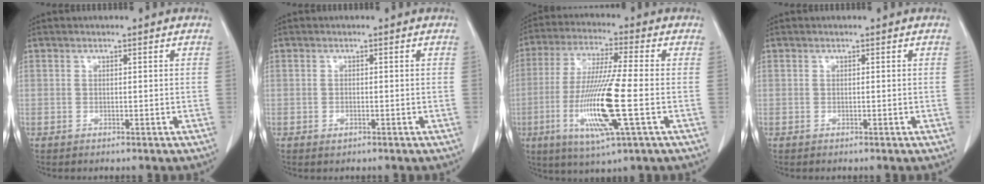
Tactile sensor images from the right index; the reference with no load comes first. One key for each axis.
{"total": 0.6, "fx": -0.2, "fy": 0.4, "fz": 0.5, "tx": -0.008, "ty": 0.000, "tz": 0.002}
{"total": 14.3, "fx": -3.5, "fy": 0.3, "fz": 13.9, "tx": -0.285, "ty": -0.020, "tz": -0.069}
{"total": 0.0}